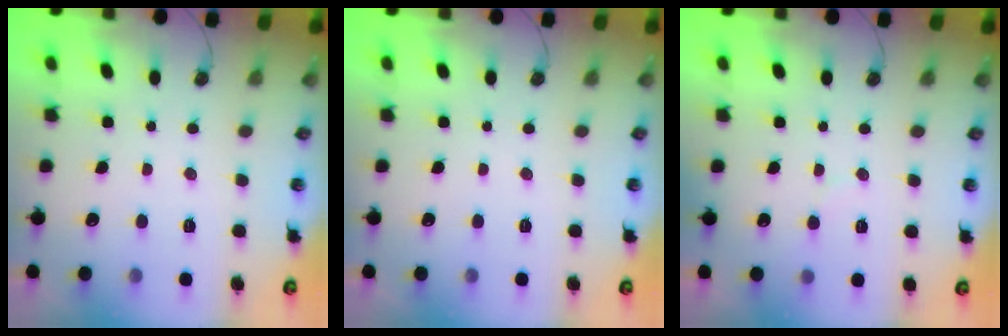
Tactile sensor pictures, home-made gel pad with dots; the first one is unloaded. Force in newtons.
{"total": 0.0}
{"total": 4.9, "press": 4.9, "slide": 0.3}